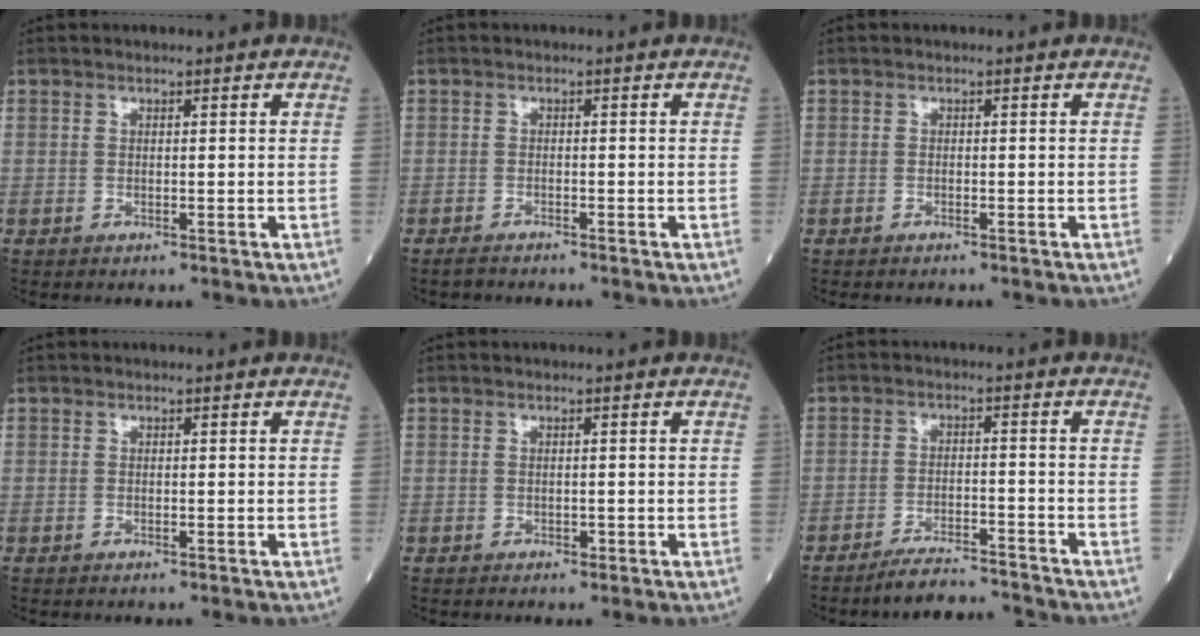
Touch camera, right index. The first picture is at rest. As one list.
[{"total": 1.5, "force": [-1.4, 0.2, 0.3], "torque": [-0.011, -0.002, -0.024]}, {"total": 1.3, "force": [-1.1, 0.6, 0.1], "torque": [-0.006, 0.003, -0.017]}, {"total": 0.0}, {"total": 0.5, "force": [-0.1, 0.3, 0.4], "torque": [-0.008, -0.001, -0.001]}, {"total": 6.0, "force": [-5.9, 0.2, 1.1], "torque": [-0.017, -0.004, -0.103]}]